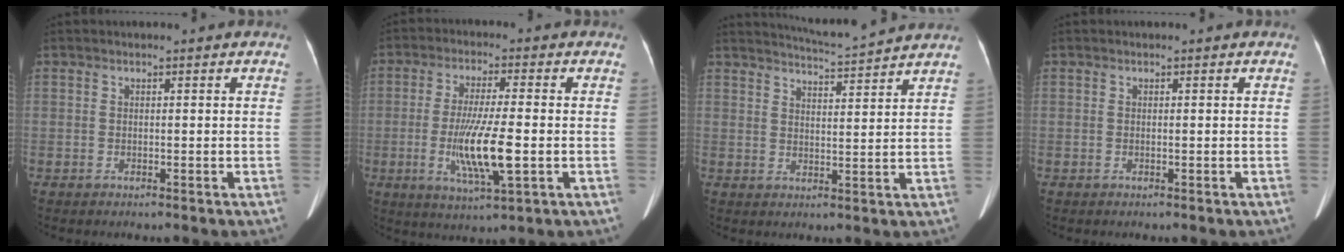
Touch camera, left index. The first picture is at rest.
{"total": 10.1, "force": [-2.0, 0.9, 9.8], "torque": [-0.188, -0.018, -0.035]}
{"total": 7.9, "force": [7.7, -1.0, 1.5], "torque": [-0.040, 0.005, 0.112]}
{"total": 0.0}